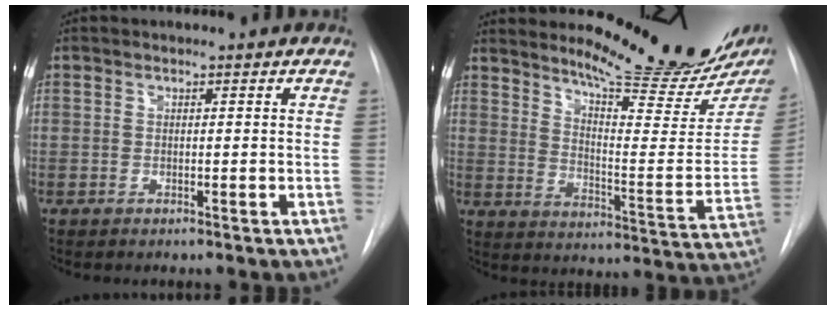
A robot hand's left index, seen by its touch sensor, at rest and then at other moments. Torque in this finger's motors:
{"motor_torque": [0.98, -1.16, 0.40, 0.04]}